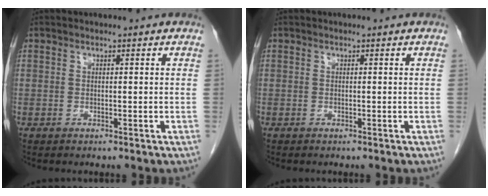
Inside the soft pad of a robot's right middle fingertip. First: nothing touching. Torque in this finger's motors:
{"motor_torque": [0.07, -0.02, 0.02, 0.02]}